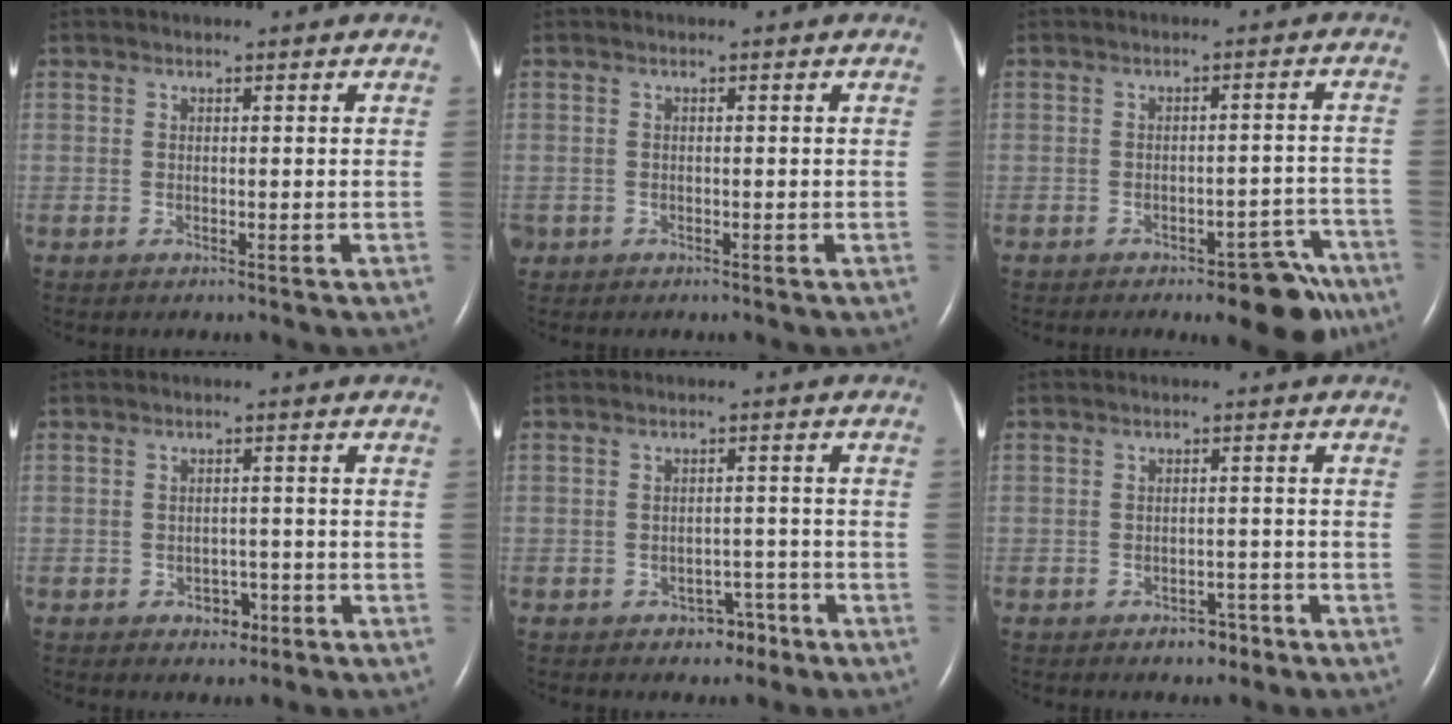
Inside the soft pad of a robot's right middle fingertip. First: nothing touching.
{"total": 1.0, "force": [-0.5, 0.8, 0.2], "torque": [-0.010, 0.003, -0.005]}
{"total": 7.5, "force": [-5.5, 2.3, 4.6], "torque": [-0.031, 0.013, -0.067]}
{"total": 2.7, "force": [-1.5, 1.9, 1.3], "torque": [-0.013, 0.005, -0.012]}
{"total": 3.4, "force": [-2.3, 2.2, 1.3], "torque": [-0.013, 0.009, -0.025]}
{"total": 2.9, "force": [-2.0, 1.6, 1.3], "torque": [-0.016, 0.004, -0.022]}